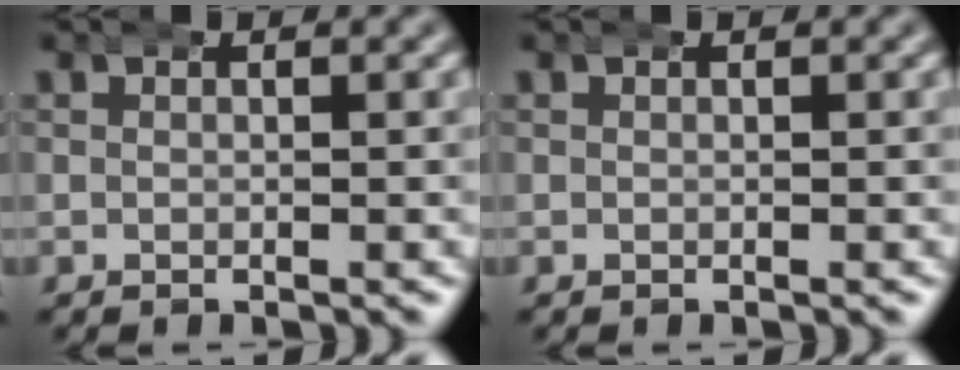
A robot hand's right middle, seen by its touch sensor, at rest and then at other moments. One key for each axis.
{"total": 0.0}